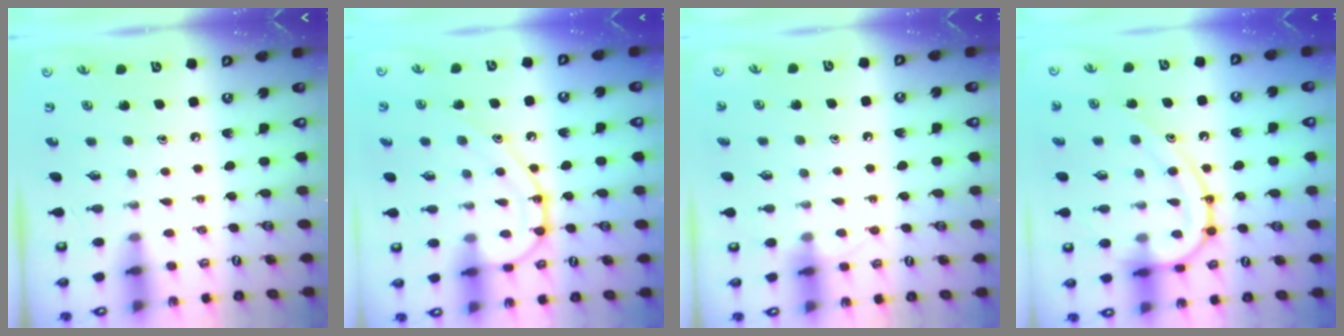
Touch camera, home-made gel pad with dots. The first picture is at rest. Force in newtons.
{"total": 12.0, "press": 12.0, "slide": 0.7}
{"total": 3.3, "press": 3.3, "slide": 0.3}
{"total": 15.7, "press": 15.6, "slide": 1.6}